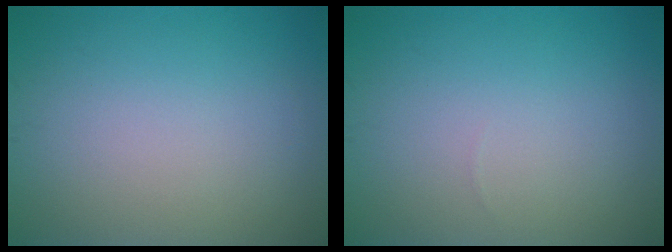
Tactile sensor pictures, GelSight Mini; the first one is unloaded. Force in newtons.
{"total": 0.0}